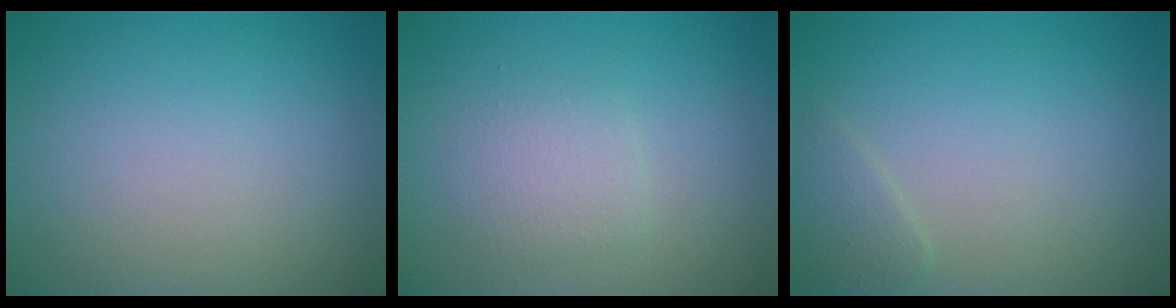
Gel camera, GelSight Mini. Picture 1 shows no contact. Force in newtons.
{"total": 1.9, "press": 1.9, "slide": 0.1}
{"total": 1.3, "press": 1.3, "slide": 0.1}